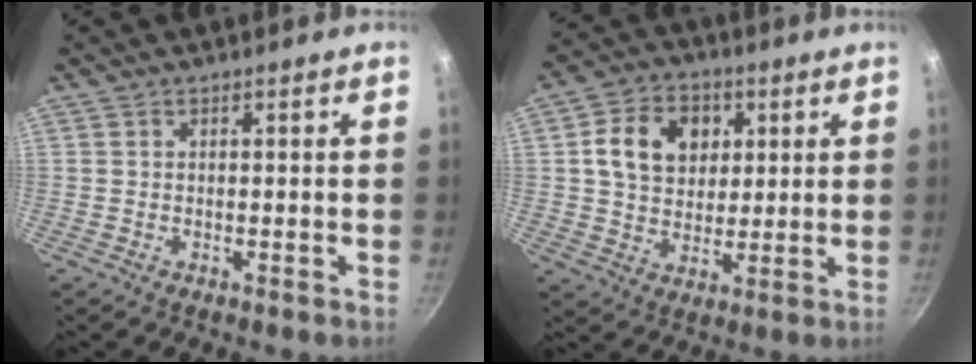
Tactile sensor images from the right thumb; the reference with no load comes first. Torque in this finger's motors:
{"motor_torque": [-0.65, 0.92, 0.15, -0.13, 0.20]}